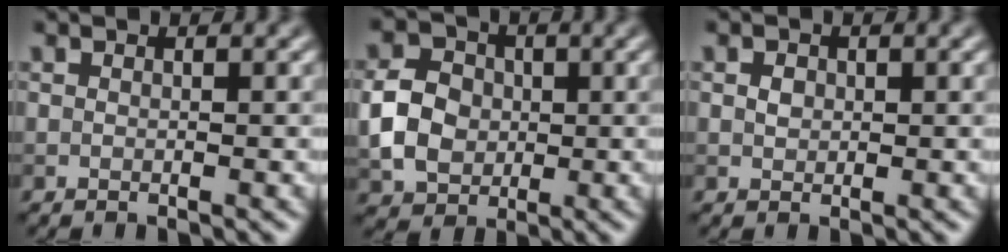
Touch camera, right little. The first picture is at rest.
{"total": 4.9, "force": [-0.4, 4.1, 2.6], "torque": [-0.051, 0.006, -0.014]}
{"total": 1.0, "force": [0.1, 0.8, 0.5], "torque": [-0.009, 0.000, 0.001]}